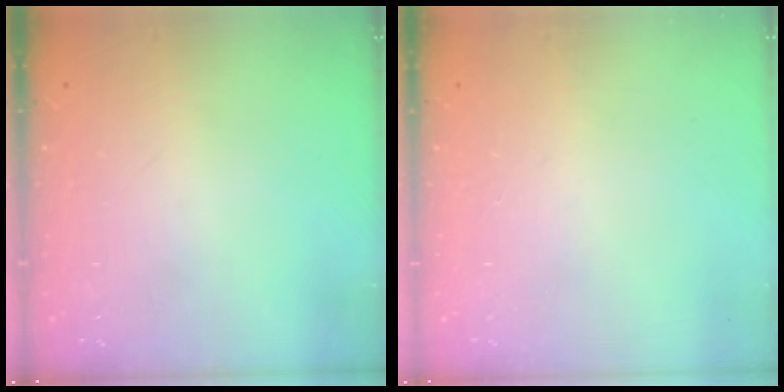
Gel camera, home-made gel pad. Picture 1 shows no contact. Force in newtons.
{"total": 0.0}